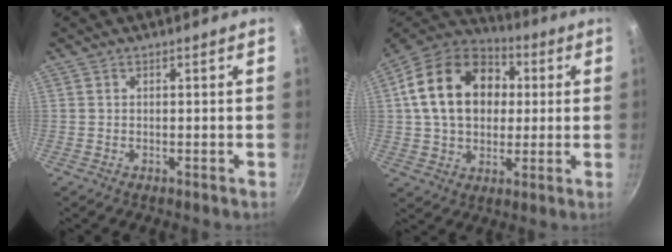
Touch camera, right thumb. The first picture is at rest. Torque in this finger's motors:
{"motor_torque": [0.40, 4.07, 1.05, -0.89, 0.60]}